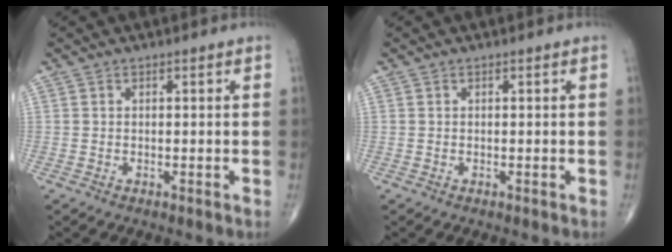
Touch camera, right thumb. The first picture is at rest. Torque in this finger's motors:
{"motor_torque": [0.03, -0.03, 0.00, 0.00, 0.00]}